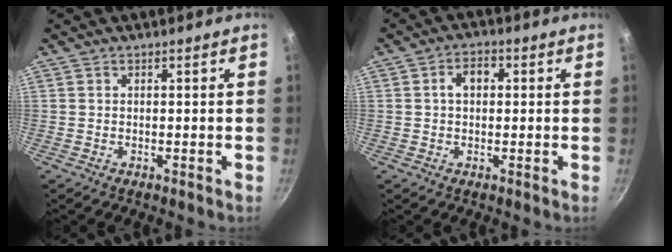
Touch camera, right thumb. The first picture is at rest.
{"total": 4.1, "force": [0.6, 2.9, 2.8], "torque": [-0.027, 0.011, 0.004]}